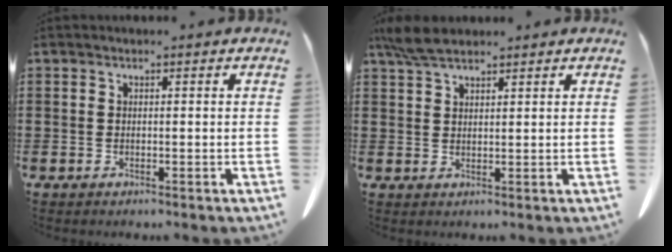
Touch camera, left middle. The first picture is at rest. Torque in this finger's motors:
{"motor_torque": [0.58, 0.31, 0.07, 0.09]}